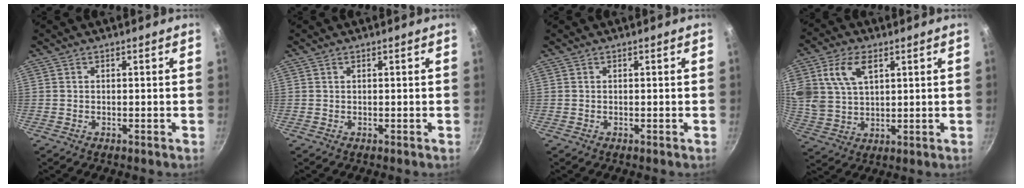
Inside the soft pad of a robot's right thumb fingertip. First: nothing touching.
{"total": 0.0}
{"total": 0.0}
{"total": 11.4, "force": [4.6, 7.2, 7.6], "torque": [-0.136, -0.010, 0.092]}